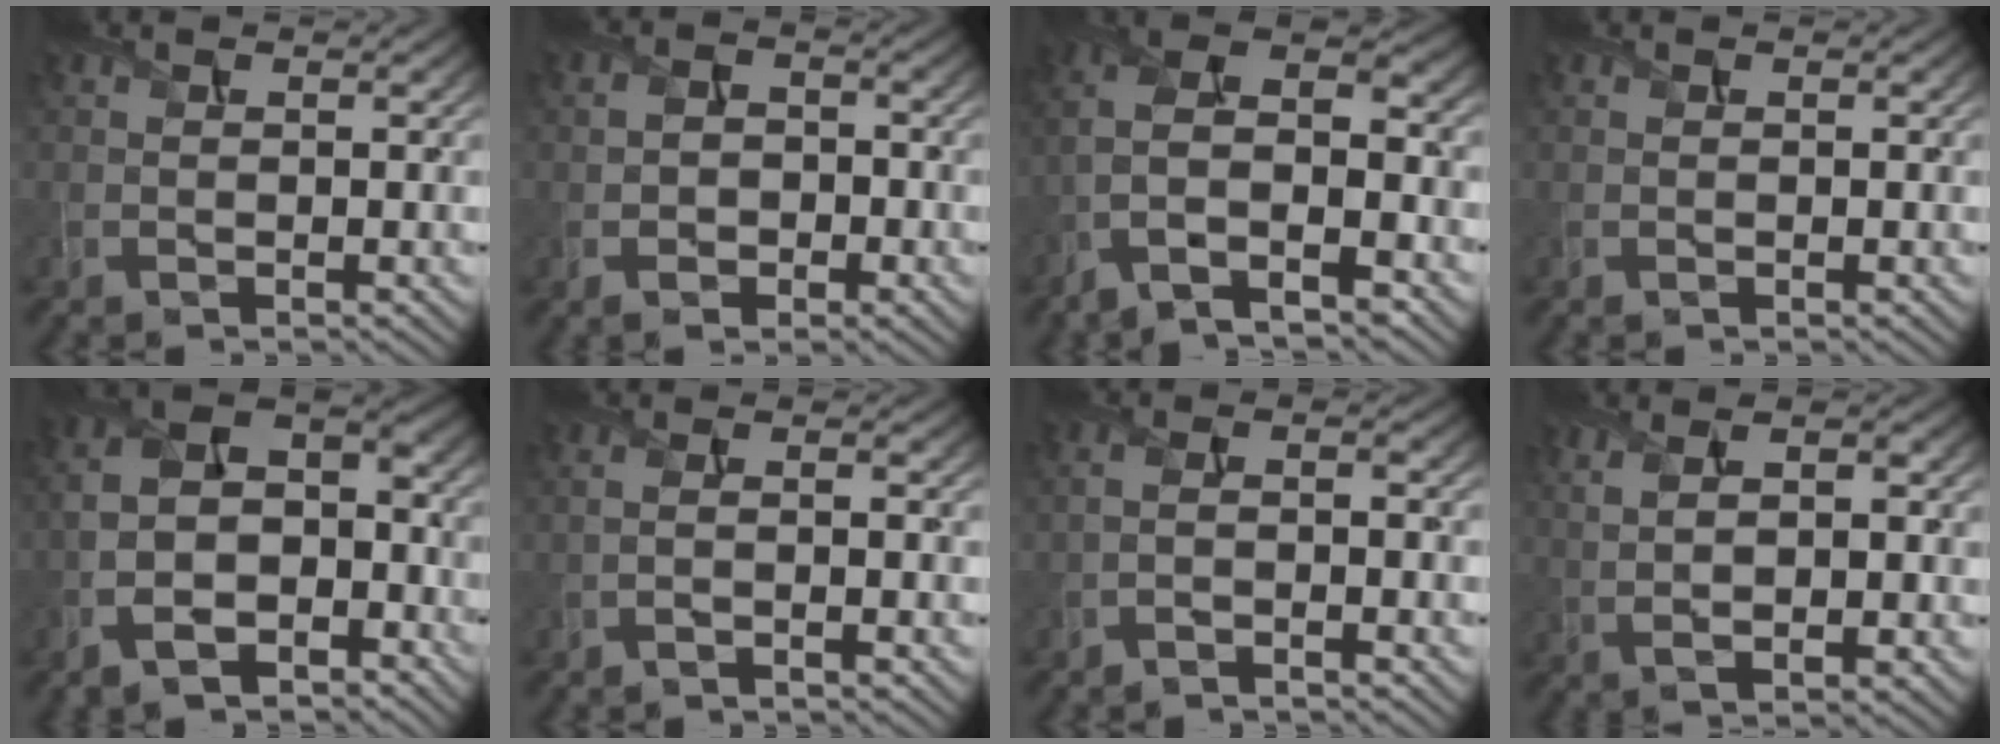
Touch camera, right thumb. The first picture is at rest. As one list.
[{"total": 3.7, "force": [-1.3, 2.6, 2.3], "torque": [-0.032, -0.002, -0.028]}, {"total": 12.7, "force": [-5.2, 5.8, 10.0], "torque": [-0.229, -0.002, -0.091]}, {"total": 0.0}, {"total": 13.2, "force": [-5.4, 8.0, 9.1], "torque": [-0.208, -0.038, -0.092]}, {"total": 2.3, "force": [-1.0, 0.5, 2.0], "torque": [-0.034, 0.005, -0.027]}, {"total": 3.0, "force": [-1.7, 0.6, 2.4], "torque": [-0.051, 0.000, -0.043]}, {"total": 5.3, "force": [0.9, 1.8, 4.9], "torque": [-0.093, -0.004, 0.015]}]